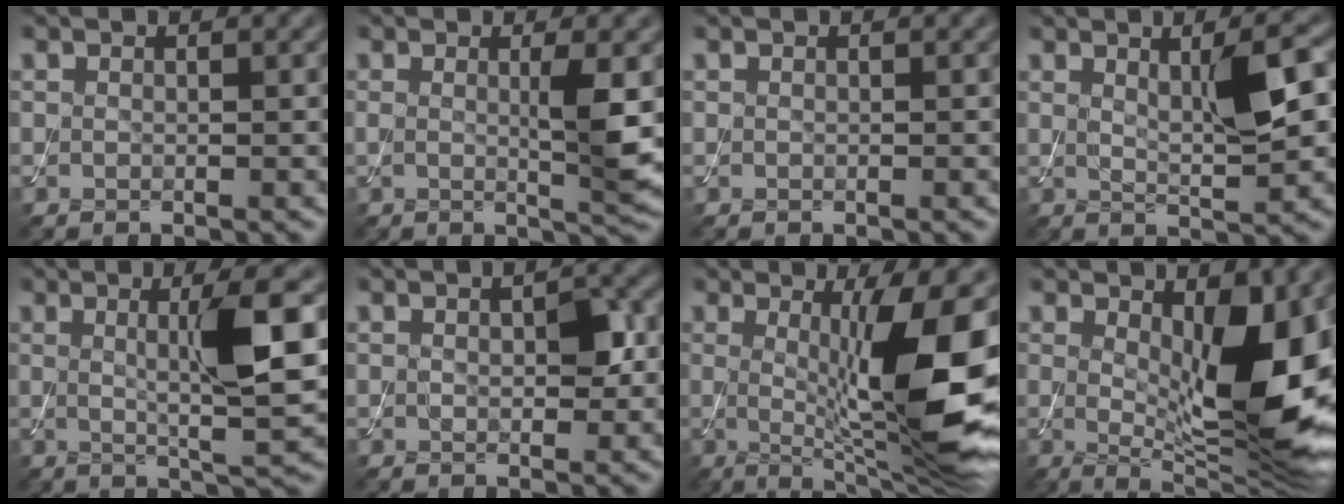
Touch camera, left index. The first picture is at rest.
{"total": 3.4, "force": [0.3, 0.4, 3.4], "torque": [-0.055, -0.008, 0.004]}
{"total": 0.0}
{"total": 4.7, "force": [1.3, 1.0, 4.4], "torque": [-0.070, -0.001, 0.022]}
{"total": 6.8, "force": [1.0, 1.1, 6.7], "torque": [-0.102, 0.000, 0.019]}
{"total": 2.9, "force": [0.3, 1.5, 2.5], "torque": [-0.039, 0.003, 0.006]}
{"total": 12.0, "force": [0.7, 2.7, 11.7], "torque": [-0.167, -0.013, 0.017]}
{"total": 10.9, "force": [1.1, 4.0, 10.1], "torque": [-0.141, -0.022, 0.024]}